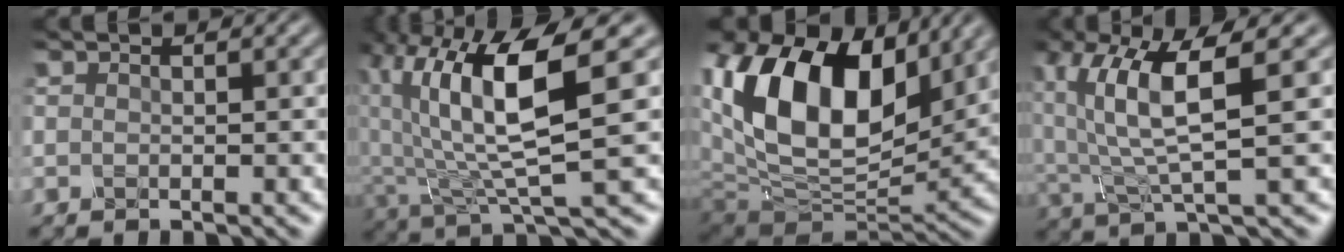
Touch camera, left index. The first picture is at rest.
{"total": 10.0, "force": [2.1, 3.5, 9.1], "torque": [-0.184, -0.006, 0.043]}
{"total": 16.4, "force": [4.5, 9.8, 12.4], "torque": [-0.240, 0.024, 0.075]}
{"total": 7.2, "force": [1.7, 2.0, 6.6], "torque": [-0.140, 0.005, 0.033]}